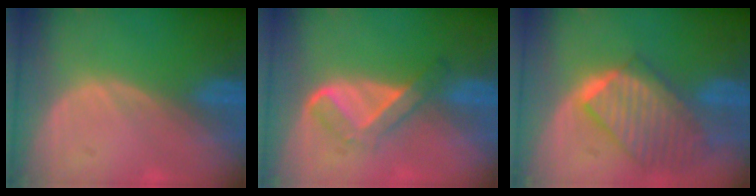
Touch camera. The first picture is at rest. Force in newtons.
{"total": 5.5, "press": 4.6, "slide": 3.1}
{"total": 9.8, "press": 8.6, "slide": 4.8}